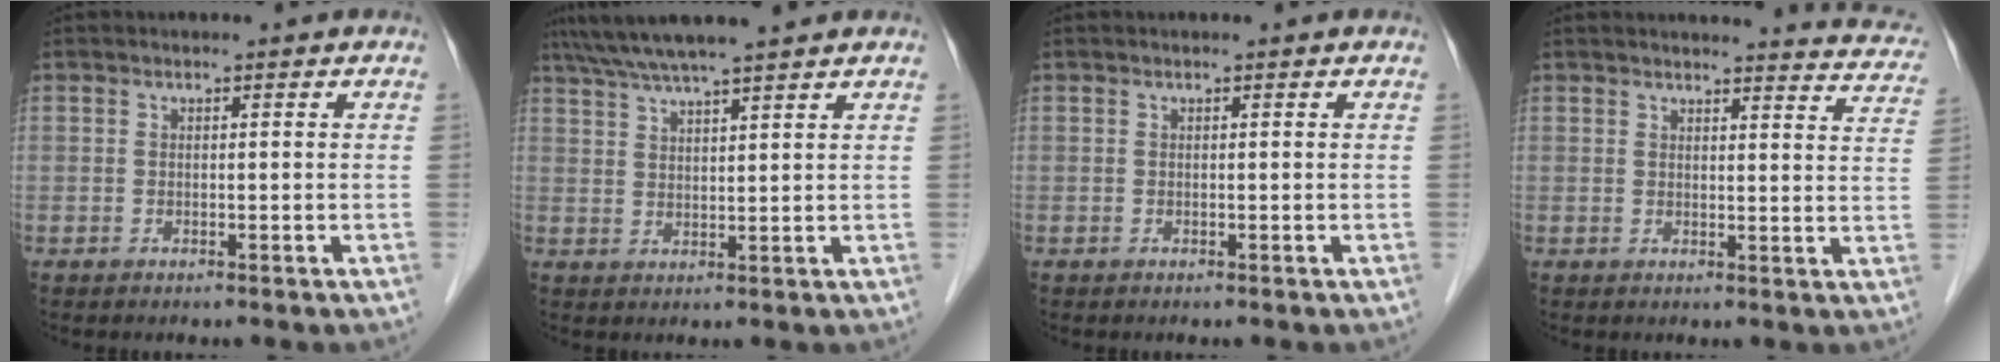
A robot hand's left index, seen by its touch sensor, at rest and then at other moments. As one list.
[{"total": 8.8, "force": [7.5, -0.3, 4.6], "torque": [-0.081, 0.030, 0.117]}, {"total": 0.0}, {"total": 11.6, "force": [11.4, 1.2, 2.0], "torque": [0.004, -0.053, 0.095]}]